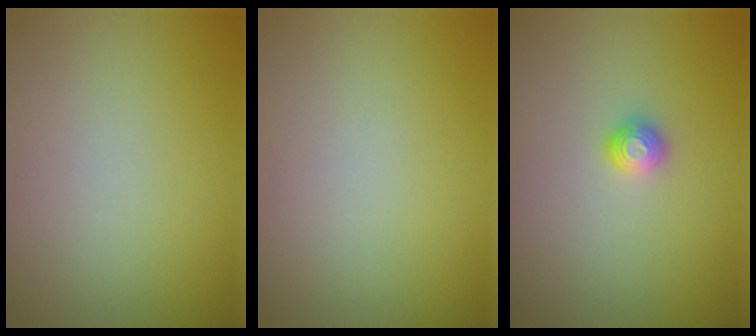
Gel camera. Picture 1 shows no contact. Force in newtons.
{"total": 0.0}
{"total": 1.1, "press": 1.1, "slide": 0.1}